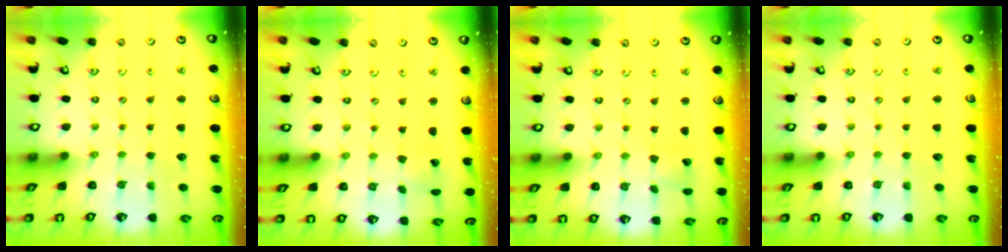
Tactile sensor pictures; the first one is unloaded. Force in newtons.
{"total": 0.0}
{"total": 2.4, "press": 2.4, "slide": 0.2}
{"total": 0.0}